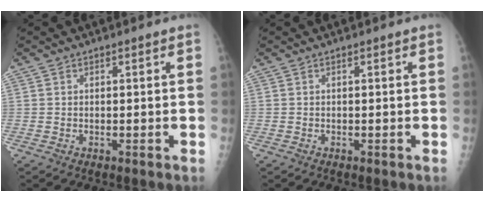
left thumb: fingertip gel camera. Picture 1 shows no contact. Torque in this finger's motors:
{"motor_torque": [0.08, 0.09, -0.01, 0.00, 0.00]}